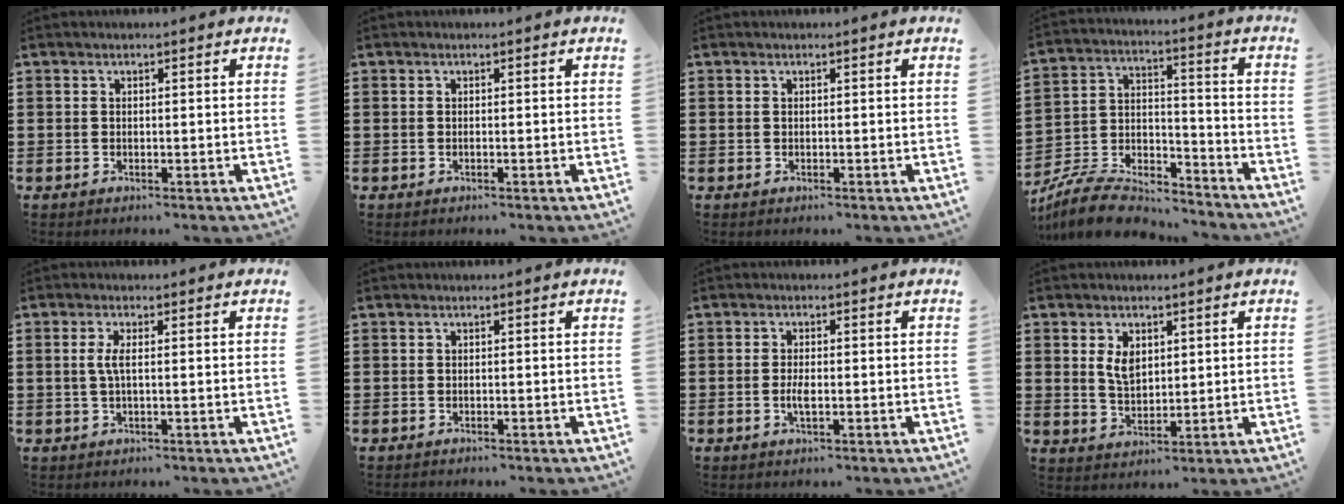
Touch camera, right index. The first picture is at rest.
{"total": 0.0}
{"total": 0.0}
{"total": 9.3, "force": [-8.8, 2.0, 2.4], "torque": [-0.055, 0.016, -0.174]}
{"total": 2.5, "force": [0.0, 0.4, 2.5], "torque": [-0.055, -0.004, -0.005]}
{"total": 0.5, "force": [-0.5, 0.0, -0.1], "torque": [0.001, -0.001, -0.012]}
{"total": 2.3, "force": [-0.6, 0.8, 2.1], "torque": [-0.046, 0.000, -0.014]}
{"total": 4.1, "force": [1.5, 2.6, 2.8], "torque": [-0.063, 0.009, 0.026]}